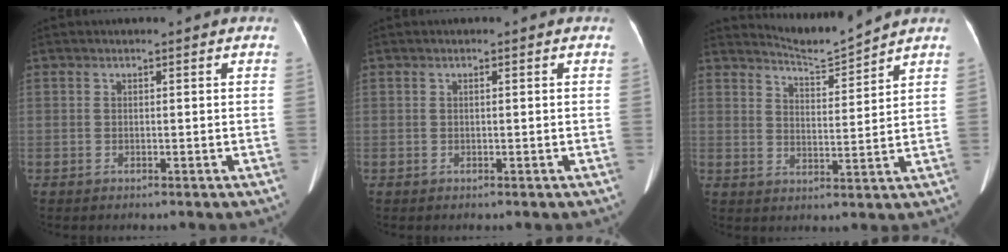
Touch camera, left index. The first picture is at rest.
{"total": 0.0}
{"total": 5.5, "force": [5.3, -1.3, -0.4], "torque": [-0.007, -0.020, 0.098]}